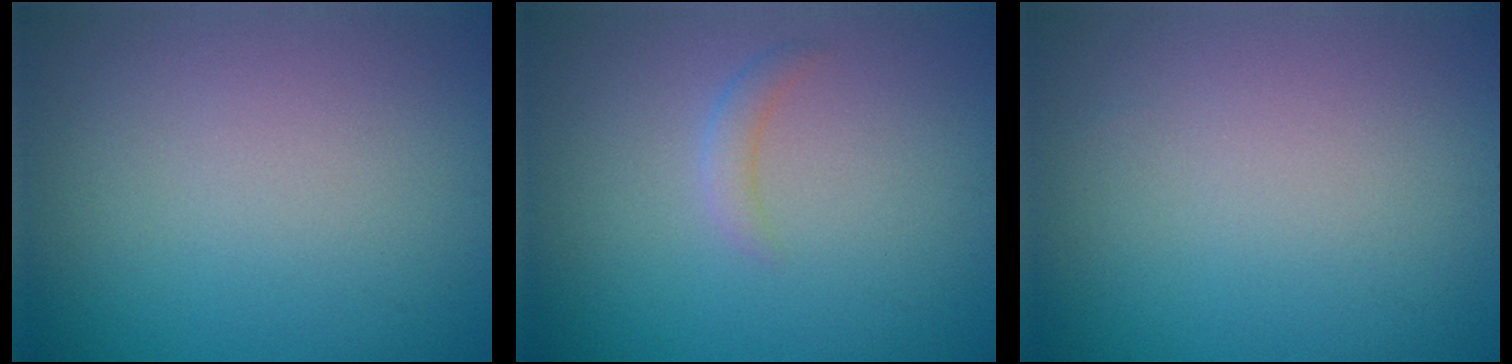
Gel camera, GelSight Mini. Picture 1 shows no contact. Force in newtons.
{"total": 1.2, "press": 1.2, "slide": 0.1}
{"total": 0.0}